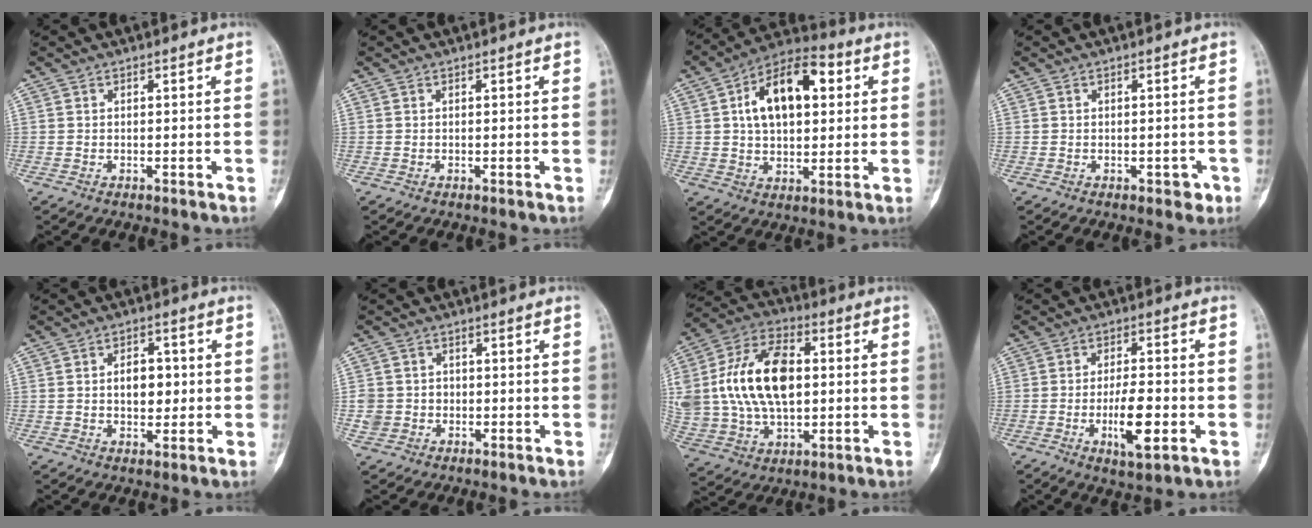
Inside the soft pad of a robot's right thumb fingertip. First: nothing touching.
{"total": 0.0}
{"total": 16.1, "force": [4.1, 9.1, 12.6], "torque": [-0.184, 0.016, 0.061]}
{"total": 2.3, "force": [-1.0, 1.4, 1.5], "torque": [-0.005, 0.009, -0.009]}
{"total": 6.2, "force": [0.3, 4.0, 4.7], "torque": [-0.039, 0.002, 0.005]}
{"total": 4.2, "force": [-0.6, 4.0, 1.1], "torque": [0.002, 0.011, -0.007]}
{"total": 22.9, "force": [2.4, 14.4, 17.6], "torque": [-0.352, 0.013, 0.049]}
{"total": 8.9, "force": [-2.5, 3.1, 7.9], "torque": [-0.128, 0.006, -0.039]}